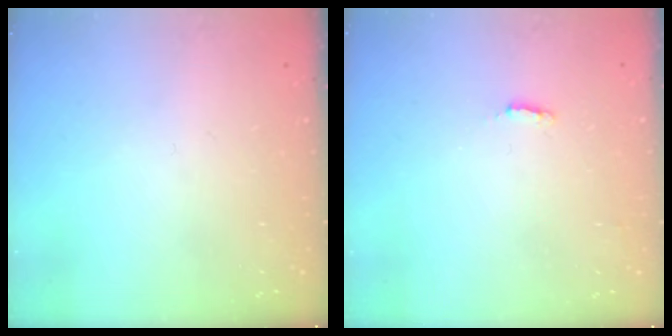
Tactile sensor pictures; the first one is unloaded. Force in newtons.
{"total": 2.3, "press": 2.2, "slide": 0.5}